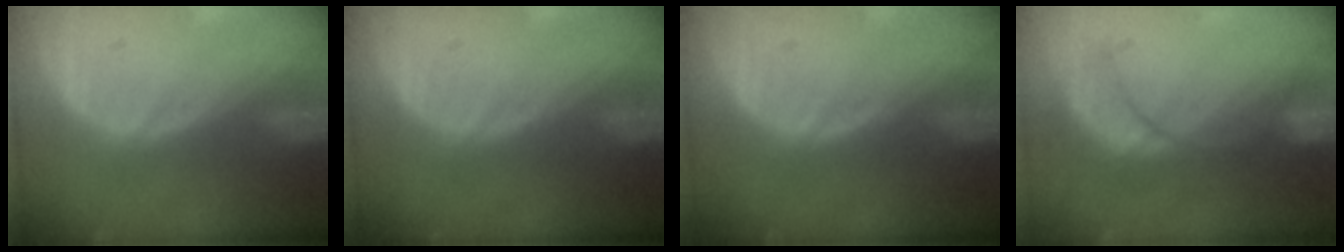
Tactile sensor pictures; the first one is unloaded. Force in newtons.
{"total": 0.0}
{"total": 0.5, "press": 0.5, "slide": 0.2}
{"total": 8.4, "press": 7.8, "slide": 3.1}